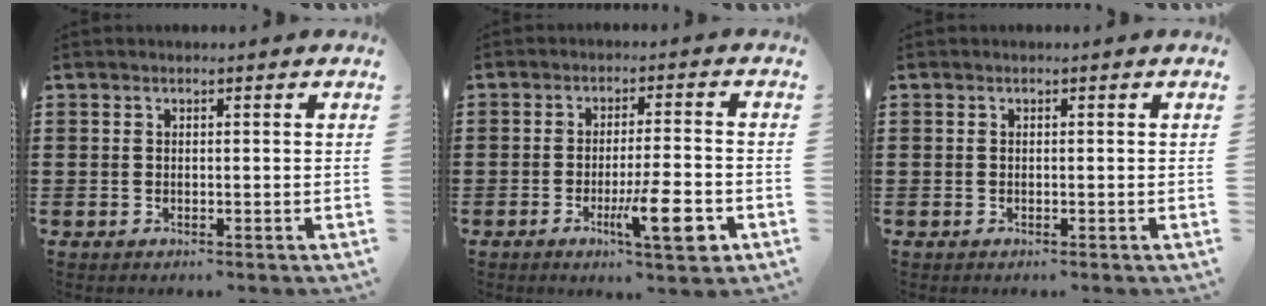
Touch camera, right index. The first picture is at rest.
{"total": 8.6, "force": [-3.3, 1.3, 7.9], "torque": [-0.134, -0.008, -0.053]}
{"total": 0.0}